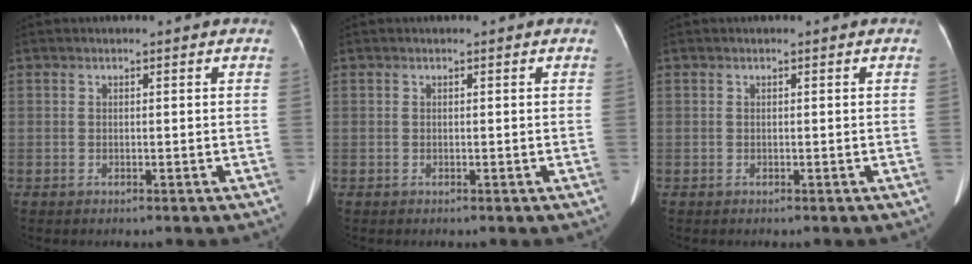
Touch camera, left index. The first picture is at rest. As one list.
[{"total": 0.0}, {"total": 0.0}]